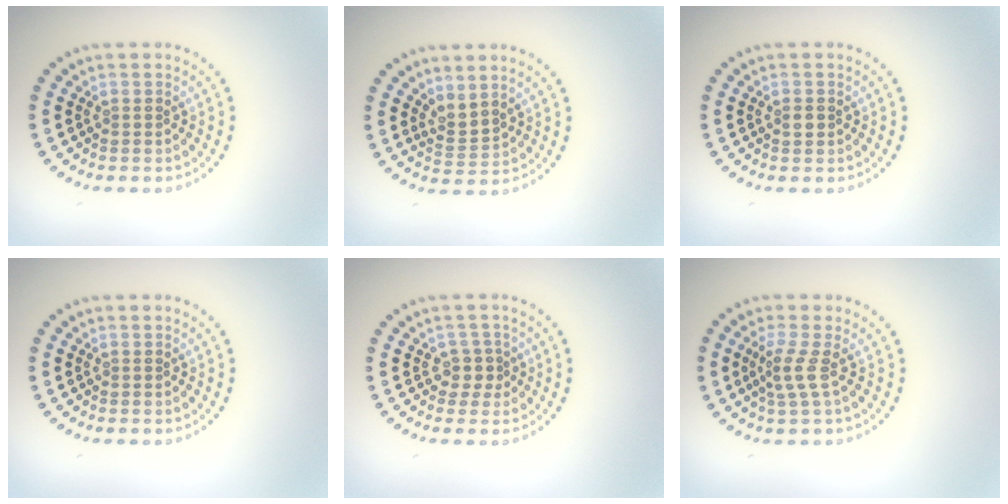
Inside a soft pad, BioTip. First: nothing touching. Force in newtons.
{"total": 2.1, "press": 1.4, "slide": 1.5}
{"total": 1.2, "press": 1.2, "slide": 0.2}
{"total": 0.0}
{"total": 1.6, "press": 1.2, "slide": 1.1}
{"total": 2.1, "press": 1.5, "slide": 1.5}